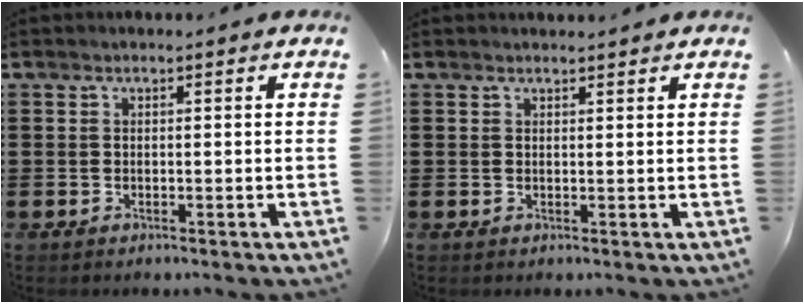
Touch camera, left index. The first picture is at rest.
{"total": 1.0, "force": [1.0, 0.0, 0.1], "torque": [-0.004, -0.001, 0.021]}